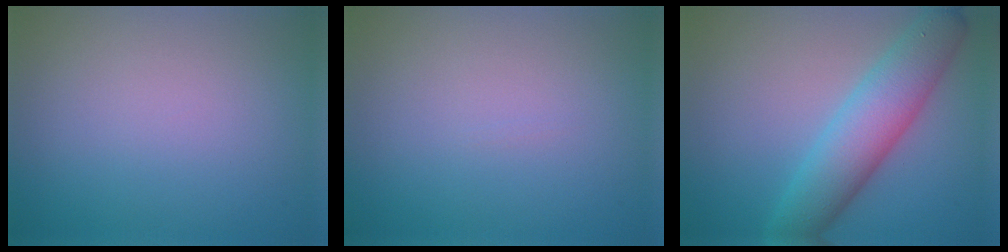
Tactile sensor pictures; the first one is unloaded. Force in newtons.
{"total": 0.0}
{"total": 6.3, "press": 6.2, "slide": 0.3}